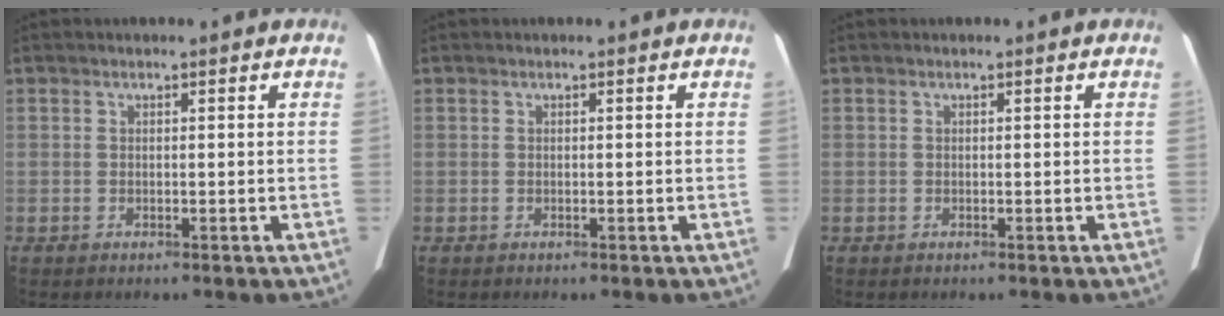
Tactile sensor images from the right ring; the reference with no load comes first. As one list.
[{"total": 0.0}, {"total": 0.0}]